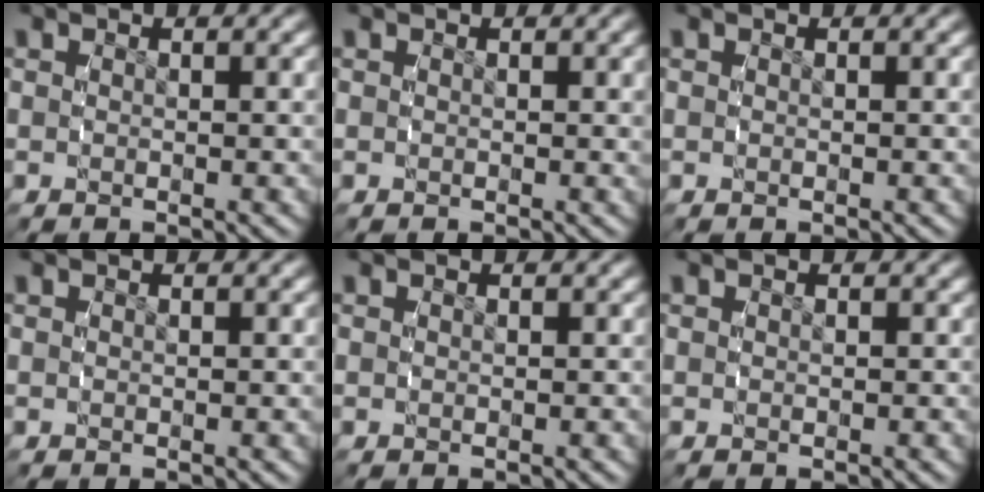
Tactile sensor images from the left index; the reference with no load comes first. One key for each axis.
{"total": 0.0}
{"total": 0.0}
{"total": 0.0}
{"total": 0.0}
{"total": 0.0}